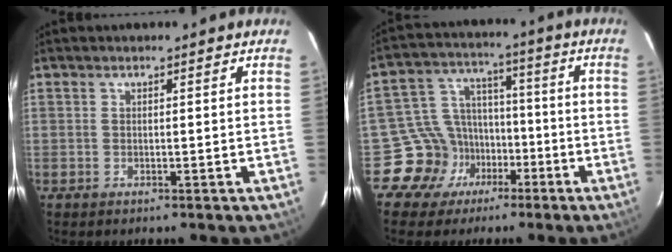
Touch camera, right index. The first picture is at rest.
{"total": 10.4, "force": [-5.5, 8.7, 1.1], "torque": [-0.034, 0.048, -0.085]}